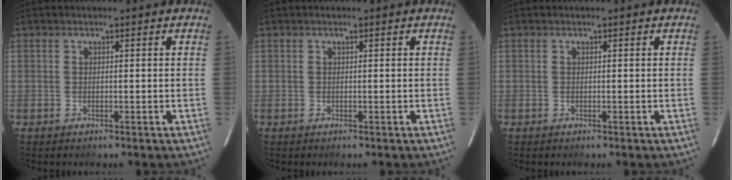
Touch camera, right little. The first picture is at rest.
{"total": 0.0}
{"total": 0.0}